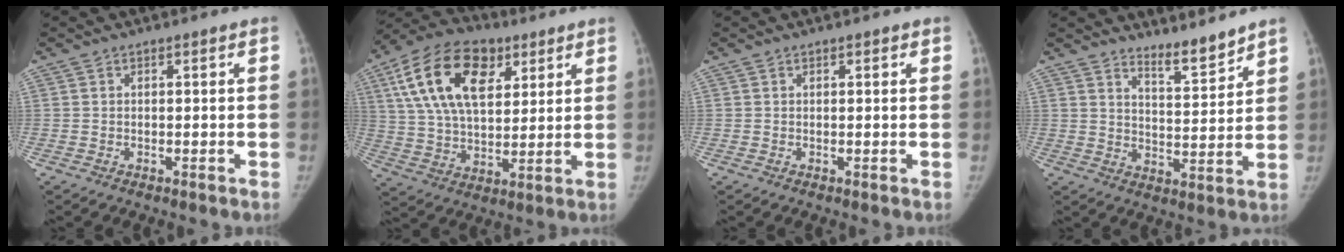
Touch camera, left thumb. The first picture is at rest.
{"total": 20.6, "force": [8.3, 12.0, 14.5], "torque": [-0.250, -0.006, 0.146]}
{"total": 0.6, "force": [0.4, 0.3, 0.5], "torque": [-0.007, -0.001, 0.003]}
{"total": 6.3, "force": [5.8, 0.9, 2.3], "torque": [-0.026, -0.058, 0.101]}